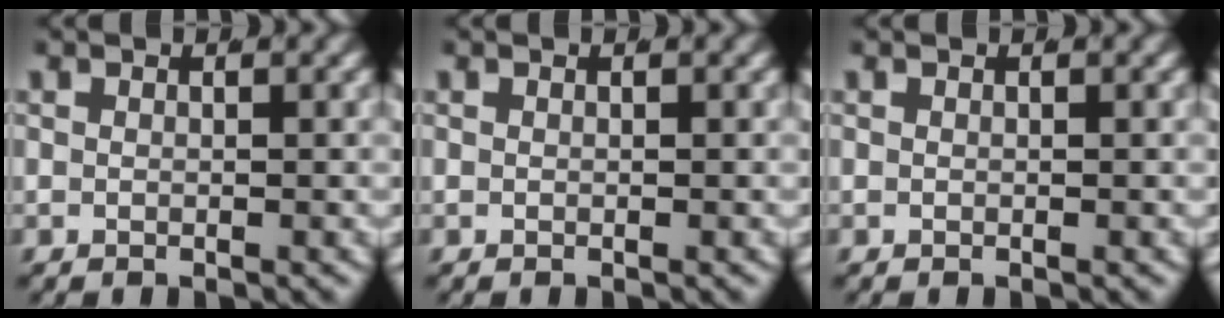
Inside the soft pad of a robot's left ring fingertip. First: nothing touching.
{"total": 0.0}
{"total": 0.0}